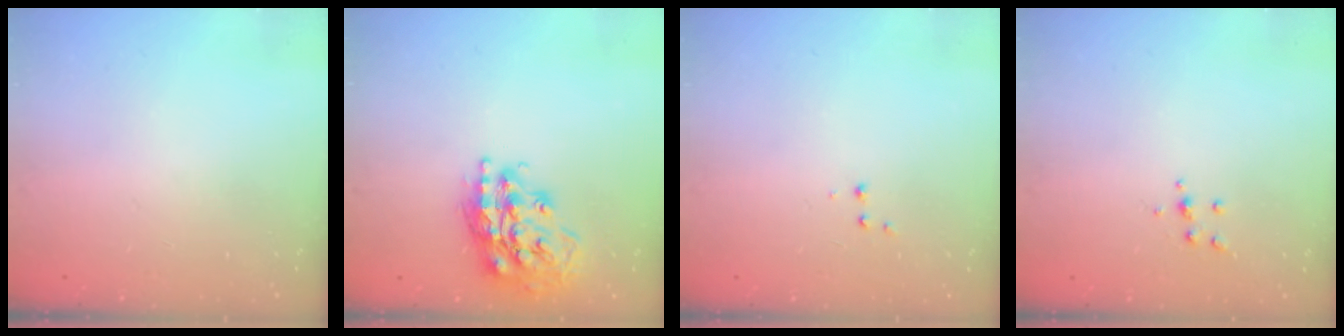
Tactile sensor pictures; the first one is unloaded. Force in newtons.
{"total": 18.4, "press": 18.3, "slide": 1.7}
{"total": 2.6, "press": 2.5, "slide": 0.6}
{"total": 4.0, "press": 3.9, "slide": 0.9}